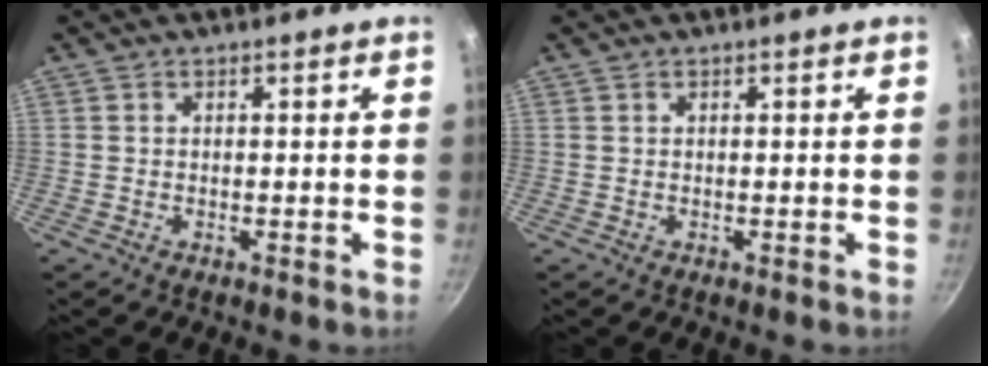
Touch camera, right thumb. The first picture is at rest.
{"total": 0.0}